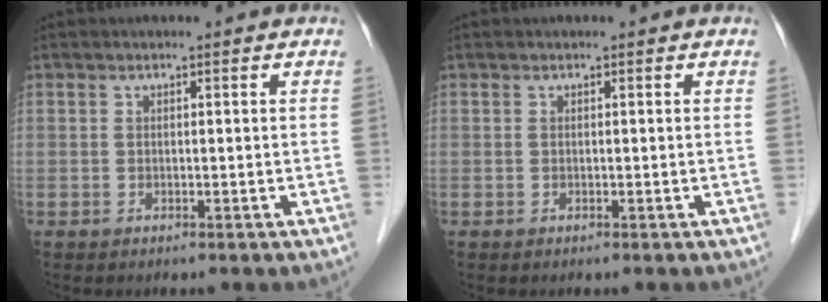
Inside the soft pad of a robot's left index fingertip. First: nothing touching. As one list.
[{"total": 0.0}]